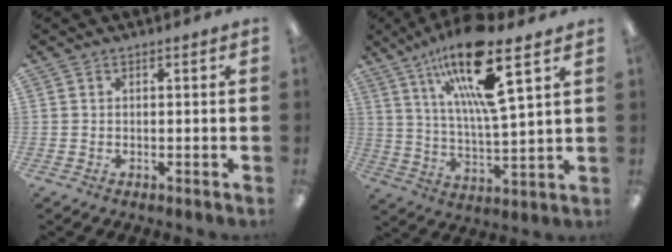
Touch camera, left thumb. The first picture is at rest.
{"total": 18.7, "force": [11.4, 4.0, 14.2], "torque": [-0.261, -0.051, 0.180]}